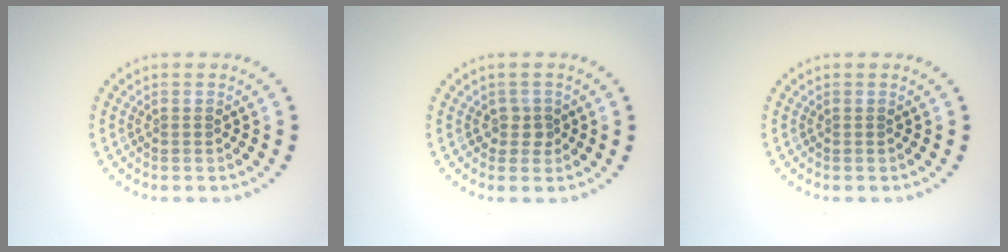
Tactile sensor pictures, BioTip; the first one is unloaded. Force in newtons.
{"total": 1.4, "press": 1.2, "slide": 0.7}
{"total": 0.0}